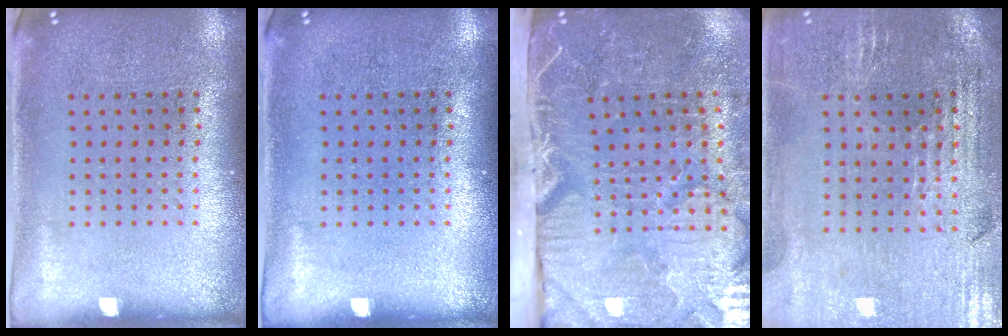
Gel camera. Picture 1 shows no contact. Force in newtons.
{"total": 0.0}
{"total": 5.4, "press": 4.4, "slide": 3.2}
{"total": 1.8, "press": 1.7, "slide": 0.4}